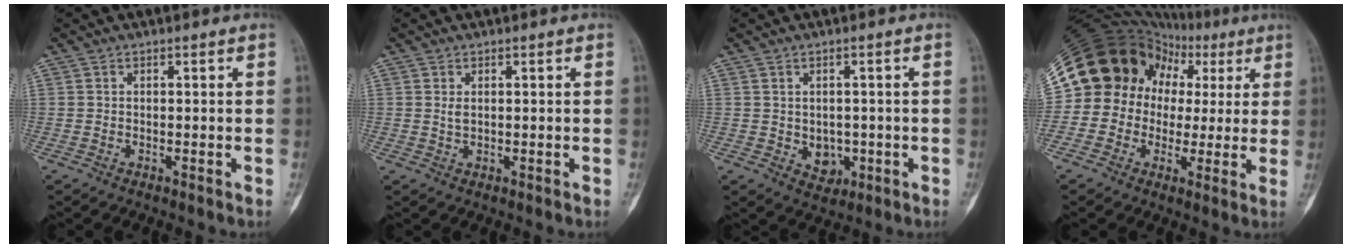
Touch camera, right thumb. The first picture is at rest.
{"total": 1.1, "force": [0.3, 0.6, 0.9], "torque": [-0.015, -0.003, 0.010]}
{"total": 3.6, "force": [-0.6, 2.9, 2.1], "torque": [-0.010, -0.001, 0.001]}
{"total": 22.7, "force": [3.5, 19.8, 10.5], "torque": [-0.176, 0.086, 0.064]}